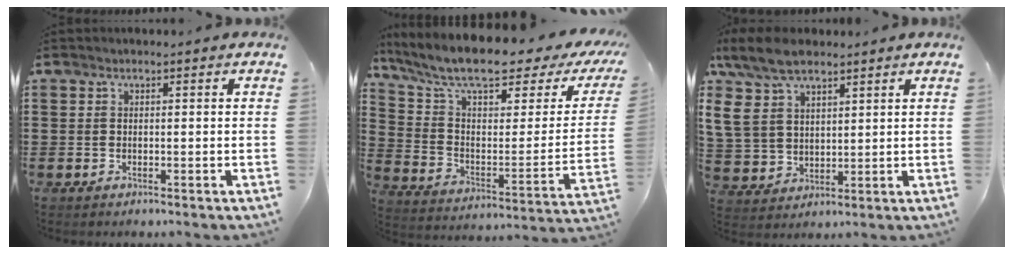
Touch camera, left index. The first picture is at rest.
{"total": 10.3, "force": [7.9, 1.8, 6.3], "torque": [-0.147, -0.050, 0.132]}
{"total": 10.3, "force": [6.9, 5.4, 5.4], "torque": [-0.149, -0.007, 0.128]}